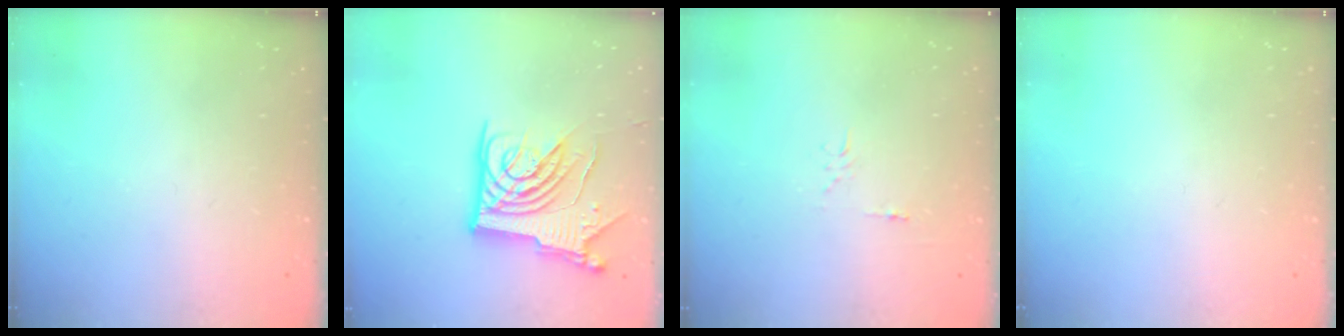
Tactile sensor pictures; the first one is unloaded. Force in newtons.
{"total": 14.4, "press": 14.3, "slide": 1.7}
{"total": 4.9, "press": 4.9, "slide": 0.5}
{"total": 0.0}